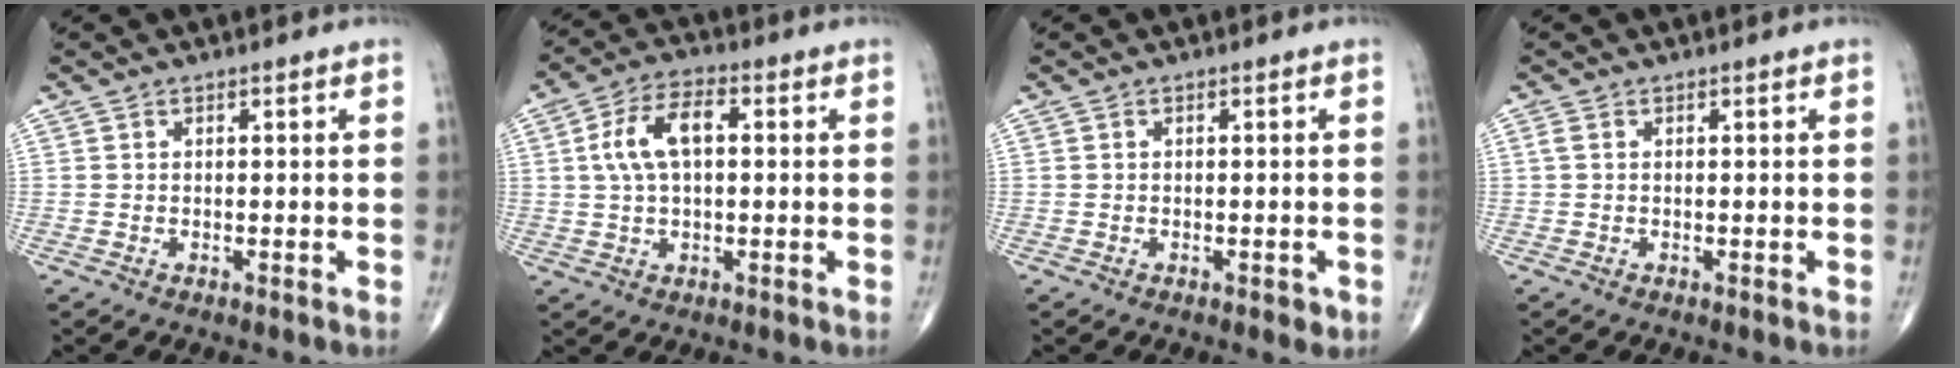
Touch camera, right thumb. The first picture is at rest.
{"total": 9.2, "force": [1.4, 4.8, 7.7], "torque": [-0.152, 0.021, 0.024]}
{"total": 1.5, "force": [-0.6, 0.8, 1.1], "torque": [-0.012, -0.001, -0.006]}
{"total": 0.9, "force": [0.1, 0.5, 0.7], "torque": [-0.019, 0.004, 0.003]}